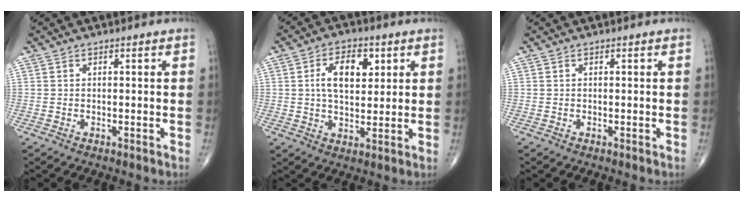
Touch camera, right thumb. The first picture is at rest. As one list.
[{"total": 8.9, "force": [2.5, 5.0, 6.9], "torque": [-0.094, -0.005, 0.041]}, {"total": 0.0}]